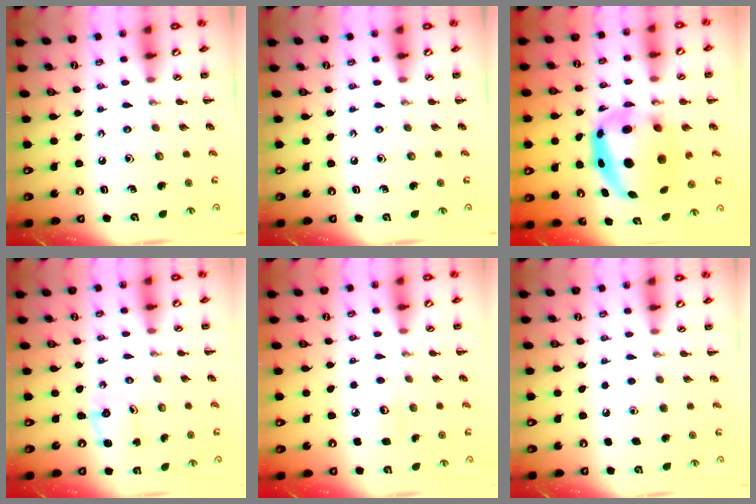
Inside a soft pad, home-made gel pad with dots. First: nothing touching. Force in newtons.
{"total": 0.0}
{"total": 8.7, "press": 8.5, "slide": 2.0}
{"total": 1.3, "press": 1.2, "slide": 0.3}
{"total": 3.4, "press": 3.3, "slide": 1.1}
{"total": 1.8, "press": 1.8, "slide": 0.1}